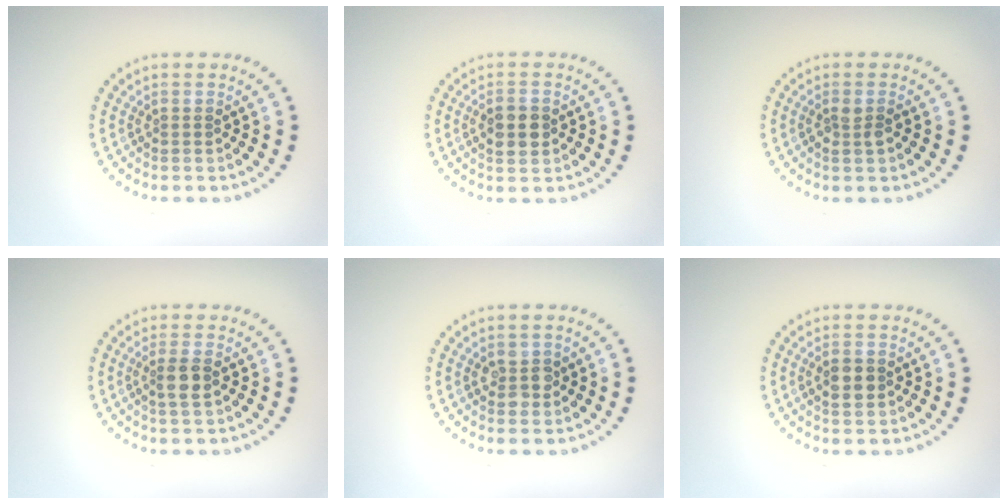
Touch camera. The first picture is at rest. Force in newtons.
{"total": 2.6, "press": 2.6, "slide": 0.1}
{"total": 1.1, "press": 1.1, "slide": 0.3}
{"total": 2.0, "press": 1.8, "slide": 0.9}
{"total": 2.1, "press": 2.0, "slide": 0.4}
{"total": 2.2, "press": 2.2, "slide": 0.2}